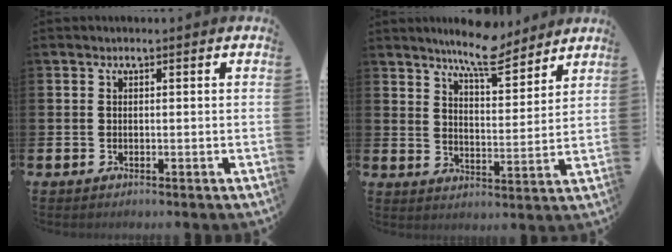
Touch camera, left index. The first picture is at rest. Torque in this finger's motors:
{"motor_torque": [1.05, -1.09, 0.43, 0.21]}